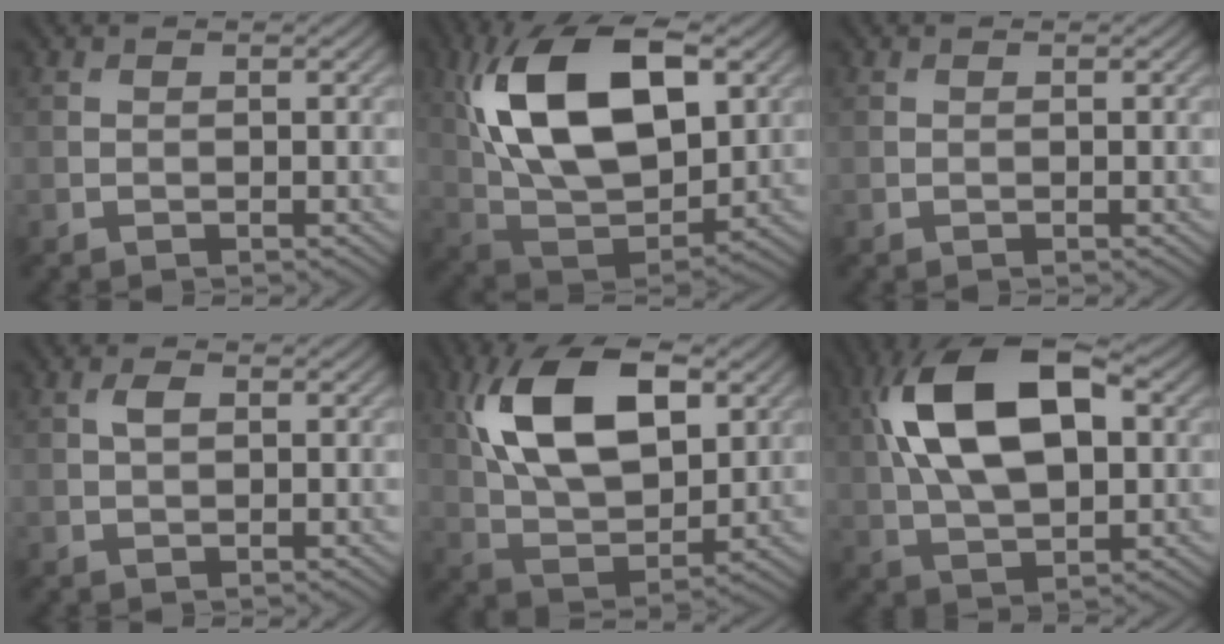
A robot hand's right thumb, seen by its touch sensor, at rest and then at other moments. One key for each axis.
{"total": 17.8, "fx": 5.0, "fy": 9.7, "fz": 14.1, "tx": -0.282, "ty": 0.022, "tz": 0.083}
{"total": 0.0}
{"total": 1.6, "fx": 0.4, "fy": 0.8, "fz": 1.3, "tx": -0.027, "ty": 0.003, "tz": 0.006}
{"total": 14.8, "fx": 5.0, "fy": 7.8, "fz": 11.5, "tx": -0.235, "ty": 0.009, "tz": 0.092}
{"total": 15.8, "fx": 3.6, "fy": 8.3, "fz": 12.9, "tx": -0.248, "ty": 0.027, "tz": 0.052}